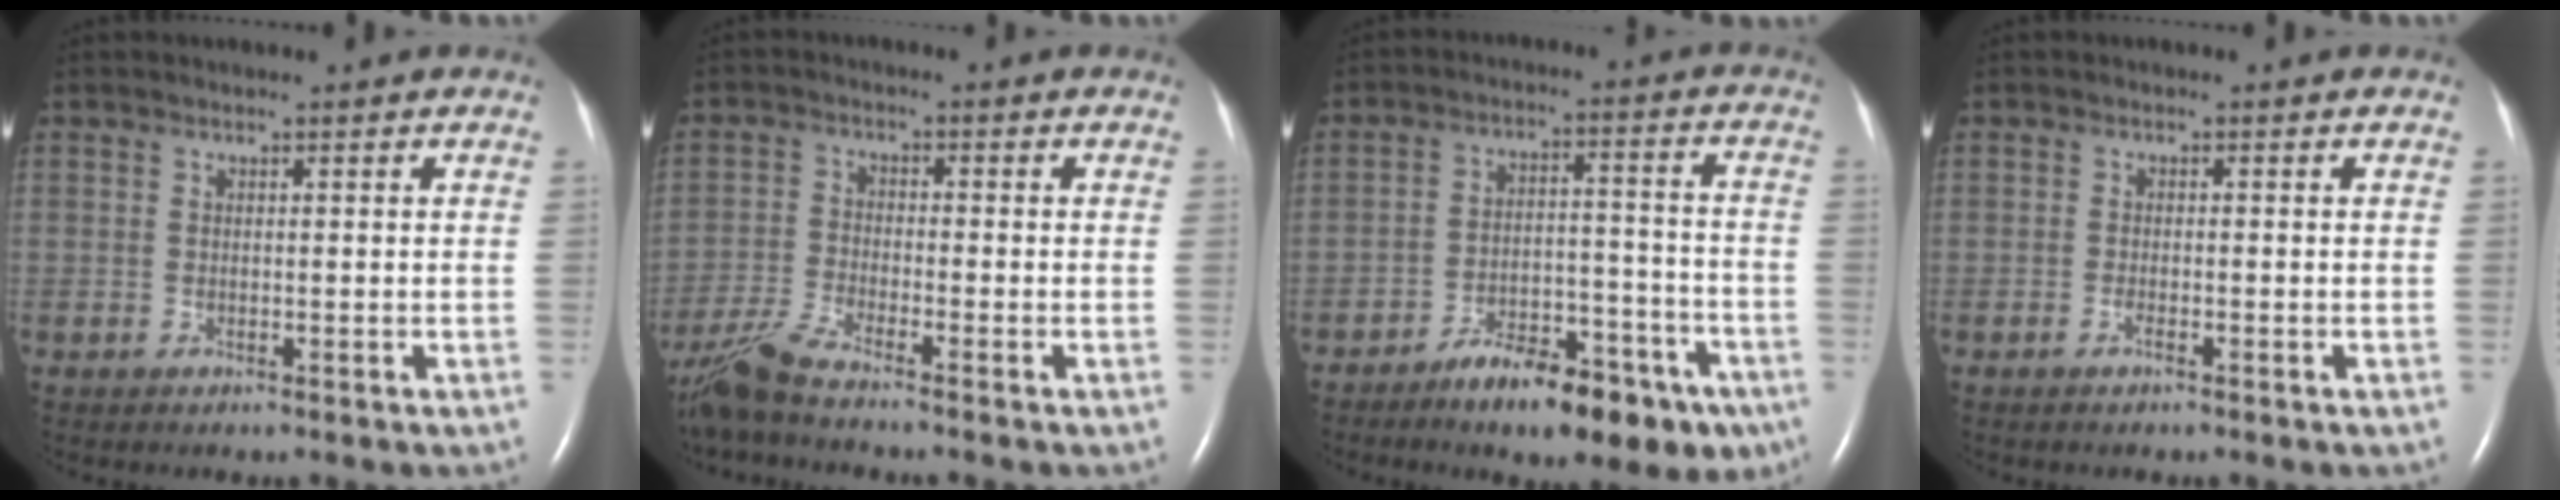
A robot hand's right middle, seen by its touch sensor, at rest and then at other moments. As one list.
[{"total": 6.3, "force": [-5.6, -0.8, 2.9], "torque": [-0.070, -0.024, -0.112]}, {"total": 13.2, "force": [-8.9, 5.0, 8.3], "torque": [-0.105, 0.026, -0.131]}, {"total": 0.9, "force": [-0.6, 0.0, 0.6], "torque": [-0.015, 0.000, -0.012]}]